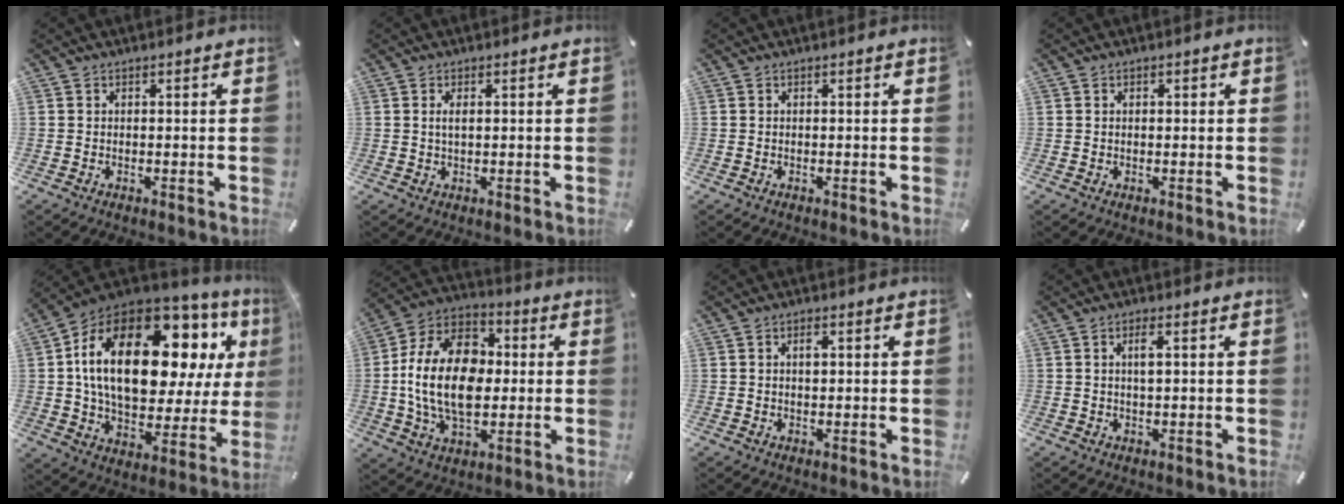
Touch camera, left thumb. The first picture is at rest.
{"total": 2.2, "force": [0.4, 0.8, 2.0], "torque": [-0.041, 0.003, 0.005]}
{"total": 0.0}
{"total": 0.8, "force": [0.0, 0.5, 0.6], "torque": [-0.011, 0.002, -0.001]}
{"total": 27.1, "force": [8.6, 14.7, 21.0], "torque": [-0.387, -0.033, 0.145]}
{"total": 19.9, "force": [-1.0, 13.9, 14.2], "torque": [-0.300, 0.013, -0.024]}
{"total": 2.2, "force": [0.4, 1.3, 1.7], "torque": [-0.021, -0.001, 0.003]}
{"total": 3.1, "force": [0.7, 1.0, 2.9], "torque": [-0.060, 0.006, 0.009]}